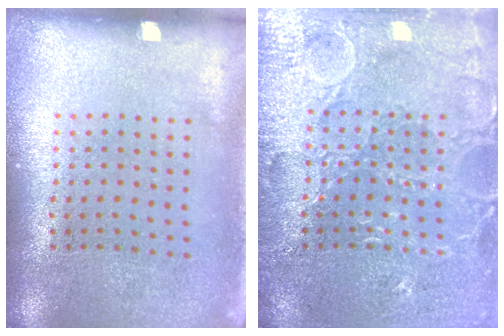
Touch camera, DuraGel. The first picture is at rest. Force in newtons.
{"total": 5.1, "press": 5.0, "slide": 0.7}